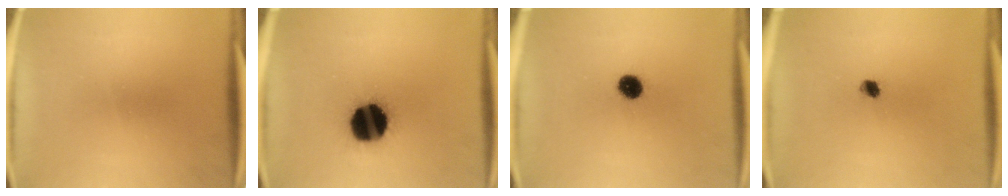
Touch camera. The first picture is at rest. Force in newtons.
{"total": 19.1}
{"total": 5.6}
{"total": 2.1}